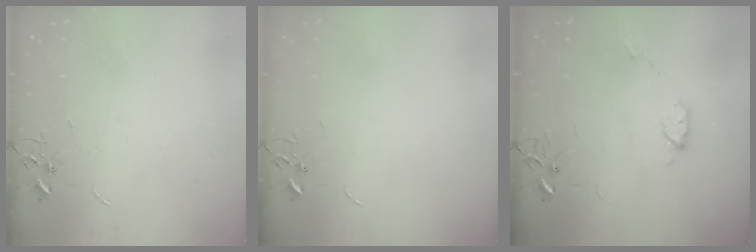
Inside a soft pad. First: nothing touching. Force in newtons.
{"total": 0.0}
{"total": 6.4, "press": 6.4, "slide": 0.3}